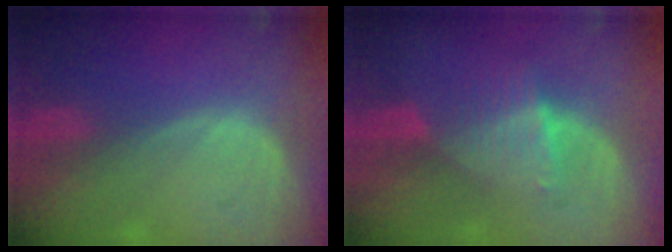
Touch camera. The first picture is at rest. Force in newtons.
{"total": 6.5, "press": 5.9, "slide": 2.8}